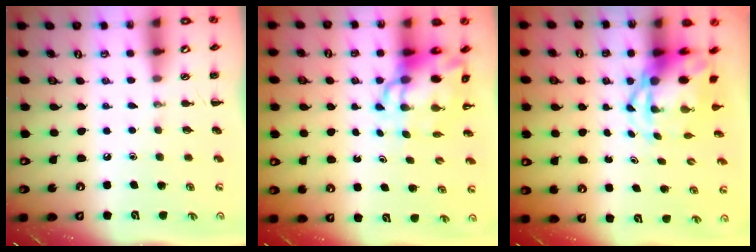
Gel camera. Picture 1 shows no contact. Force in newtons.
{"total": 9.4, "press": 9.0, "slide": 2.8}
{"total": 5.1, "press": 4.9, "slide": 1.4}